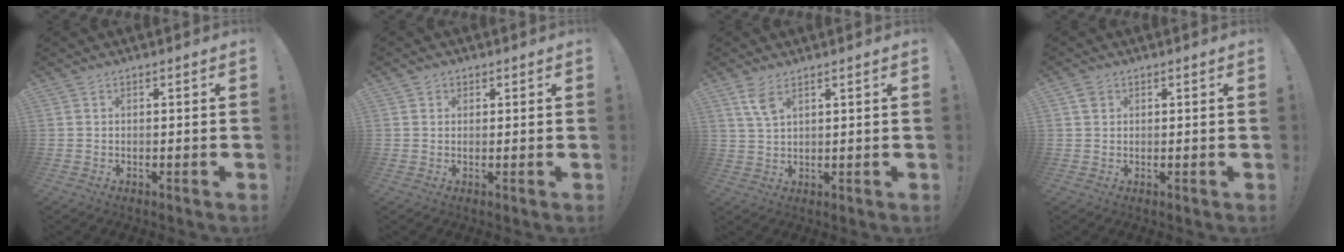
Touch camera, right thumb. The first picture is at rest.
{"total": 1.5, "force": [0.6, 1.3, 0.2], "torque": [0.000, -0.001, 0.011]}
{"total": 5.2, "force": [3.1, 1.9, 3.7], "torque": [-0.061, -0.015, 0.054]}
{"total": 2.0, "force": [1.1, 1.5, 0.7], "torque": [-0.002, -0.003, 0.018]}